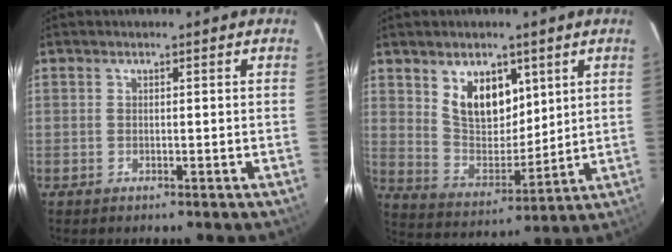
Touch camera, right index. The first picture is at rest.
{"total": 11.5, "force": [5.6, 7.1, 7.1], "torque": [-0.121, 0.000, 0.117]}